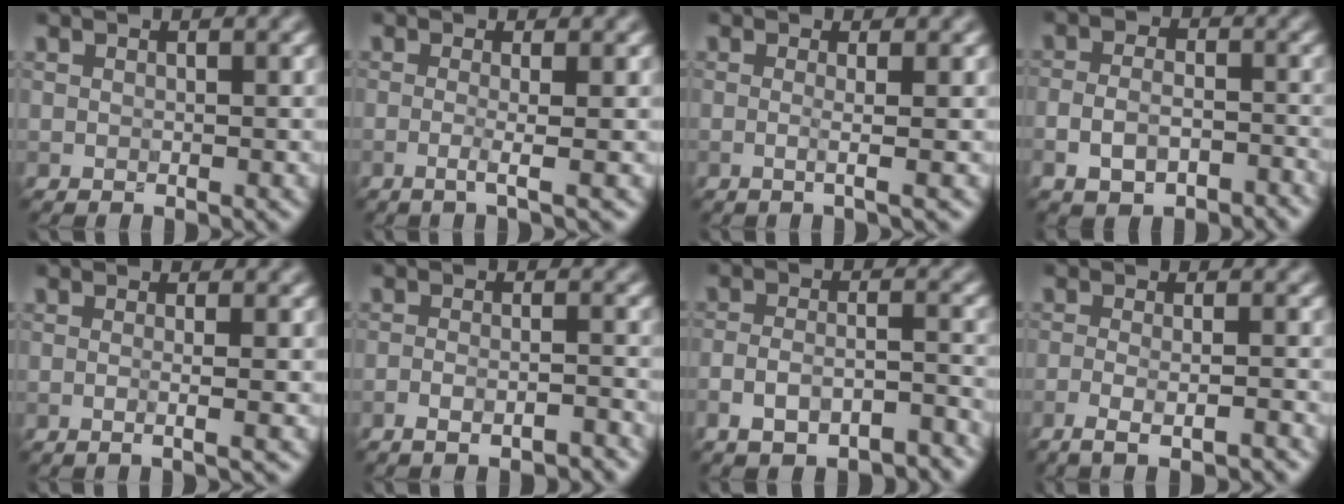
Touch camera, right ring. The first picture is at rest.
{"total": 2.1, "force": [-0.4, 0.7, 1.9], "torque": [-0.028, -0.004, -0.016]}
{"total": 2.6, "force": [0.4, 1.3, 2.3], "torque": [-0.016, 0.002, -0.024]}
{"total": 4.3, "force": [-2.7, 2.3, 2.5], "torque": [-0.043, 0.003, -0.054]}
{"total": 3.0, "force": [0.3, 1.6, 2.5], "torque": [-0.003, 0.003, -0.028]}
{"total": 4.0, "force": [-3.4, 0.9, 1.9], "torque": [-0.027, 0.009, -0.053]}
{"total": 5.8, "force": [-4.6, 1.7, 2.9], "torque": [-0.056, 0.000, -0.079]}
{"total": 4.3, "force": [-2.8, 1.1, 3.0], "torque": [-0.046, -0.001, -0.047]}